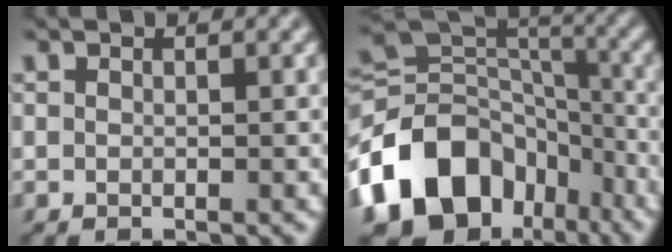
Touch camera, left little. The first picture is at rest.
{"total": 13.2, "force": [-6.5, 9.6, 6.4], "torque": [-0.132, 0.009, -0.125]}